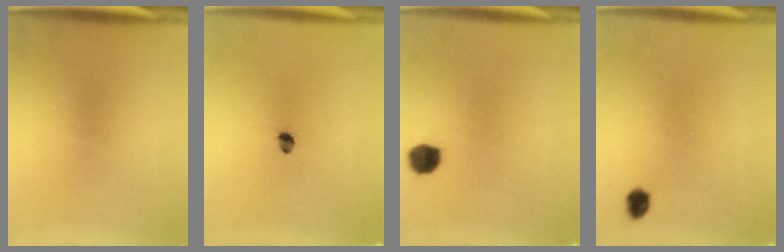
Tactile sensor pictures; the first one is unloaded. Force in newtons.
{"total": 2.0}
{"total": 4.2}
{"total": 2.1}